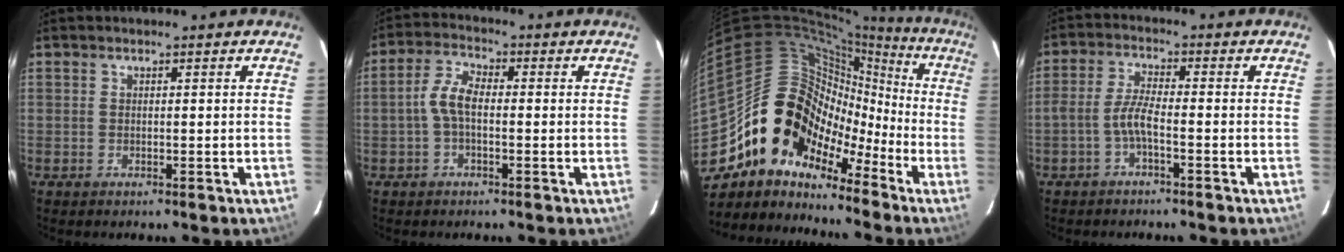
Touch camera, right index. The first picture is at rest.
{"total": 5.2, "force": [-0.7, 2.4, 4.5], "torque": [-0.098, 0.016, -0.016]}
{"total": 16.9, "force": [-8.3, 13.3, 6.3], "torque": [-0.115, 0.043, -0.167]}
{"total": 4.0, "force": [-1.9, 0.6, 3.4], "torque": [-0.080, 0.009, -0.040]}